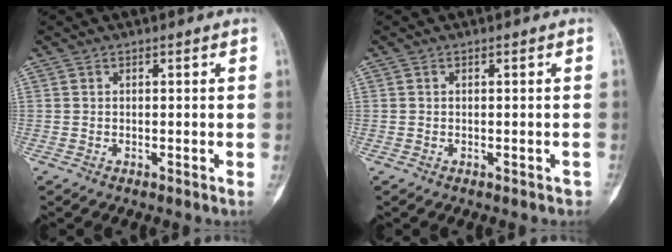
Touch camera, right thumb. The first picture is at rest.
{"total": 0.7, "force": [-0.3, 0.5, 0.3], "torque": [0.001, 0.004, -0.003]}